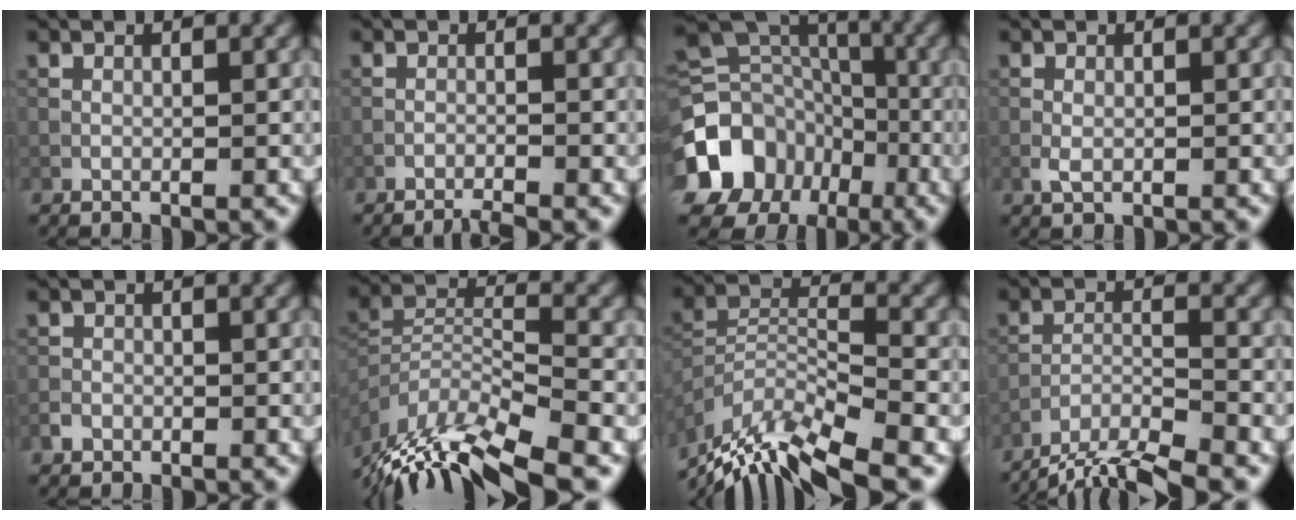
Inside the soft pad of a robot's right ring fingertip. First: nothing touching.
{"total": 1.8, "force": [-1.6, 0.0, 0.9], "torque": [-0.016, 0.000, -0.029]}
{"total": 14.4, "force": [-6.5, 11.7, 5.3], "torque": [-0.136, -0.020, -0.103]}
{"total": 1.2, "force": [0.1, 0.7, 1.0], "torque": [-0.027, 0.001, 0.000]}
{"total": 0.8, "force": [-0.2, 0.8, 0.1], "torque": [0.002, 0.006, -0.007]}
{"total": 11.1, "force": [-8.4, 2.9, 6.7], "torque": [-0.143, 0.009, -0.146]}
{"total": 10.0, "force": [-8.3, 2.2, 5.2], "torque": [-0.107, 0.009, -0.150]}
{"total": 8.0, "force": [-7.2, 1.4, 3.2], "torque": [-0.048, -0.011, -0.112]}